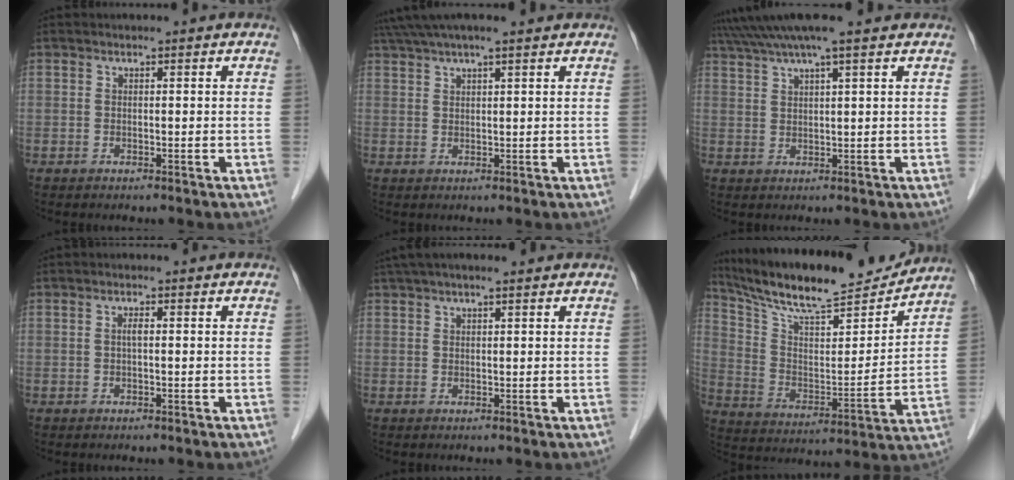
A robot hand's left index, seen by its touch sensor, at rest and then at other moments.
{"total": 8.8, "force": [7.2, 0.5, 4.9], "torque": [-0.088, 0.044, 0.106]}
{"total": 8.9, "force": [7.2, -0.6, 5.1], "torque": [-0.091, 0.037, 0.108]}
{"total": 1.1, "force": [-0.3, 0.1, 1.0], "torque": [-0.019, -0.001, -0.008]}
{"total": 5.6, "force": [4.3, 0.7, 3.6], "torque": [-0.060, 0.037, 0.070]}
{"total": 19.9, "force": [18.0, 2.4, 8.1], "torque": [-0.152, -0.013, 0.290]}